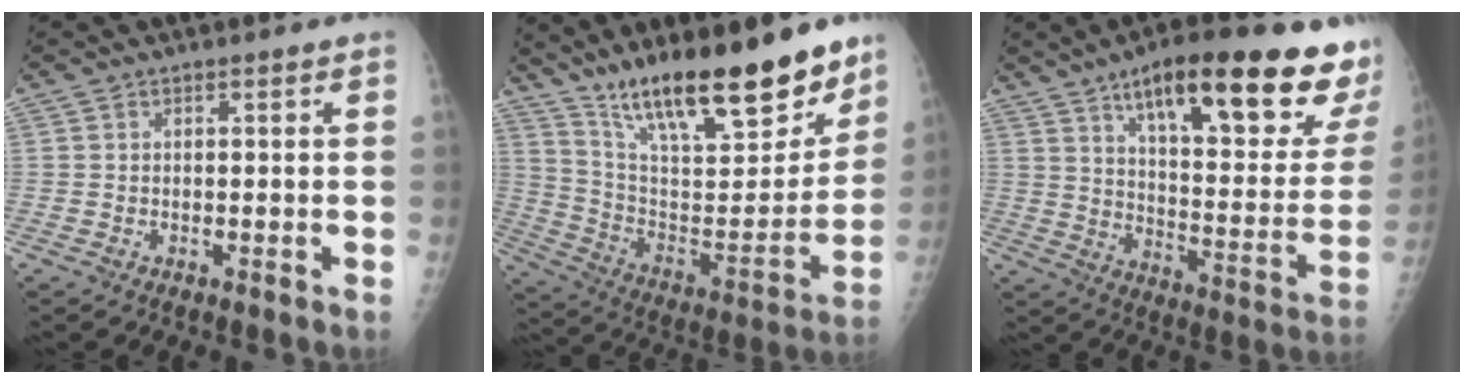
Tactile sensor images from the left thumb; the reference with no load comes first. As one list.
[{"total": 25.7, "force": [18.5, 6.9, 16.5], "torque": [-0.228, -0.081, 0.313]}, {"total": 28.6, "force": [17.7, 7.2, 21.3], "torque": [-0.264, -0.055, 0.254]}]